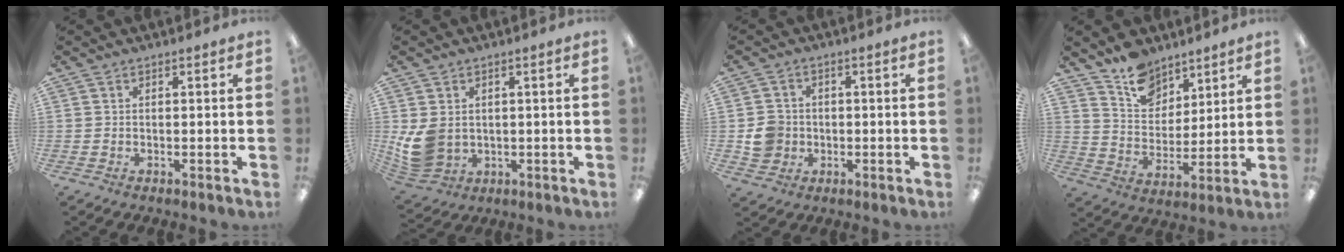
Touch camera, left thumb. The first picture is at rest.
{"total": 8.5, "force": [0.9, 6.9, 4.8], "torque": [-0.113, 0.001, 0.022]}
{"total": 6.0, "force": [-0.8, 5.7, 1.8], "torque": [-0.028, 0.011, -0.014]}
{"total": 11.7, "force": [9.0, 7.0, 2.7], "torque": [-0.053, -0.056, 0.174]}